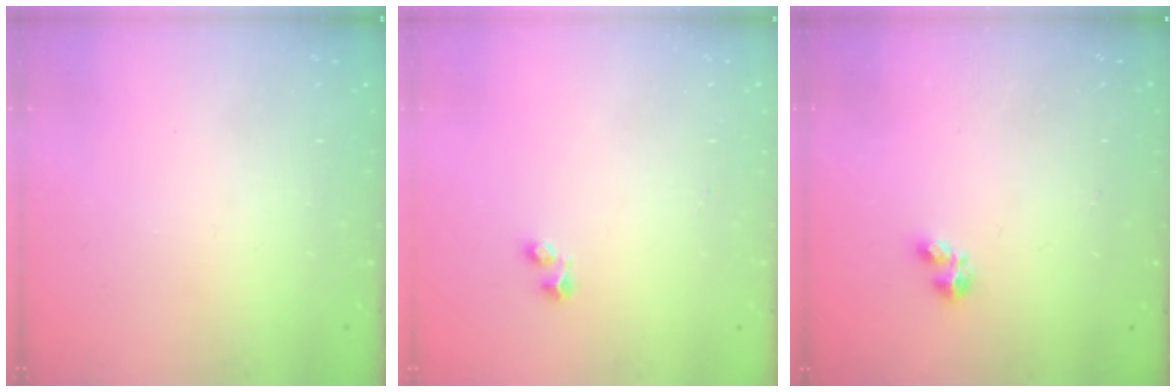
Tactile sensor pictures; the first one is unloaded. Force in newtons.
{"total": 2.4, "press": 2.4, "slide": 0.4}
{"total": 2.2, "press": 2.2, "slide": 0.4}